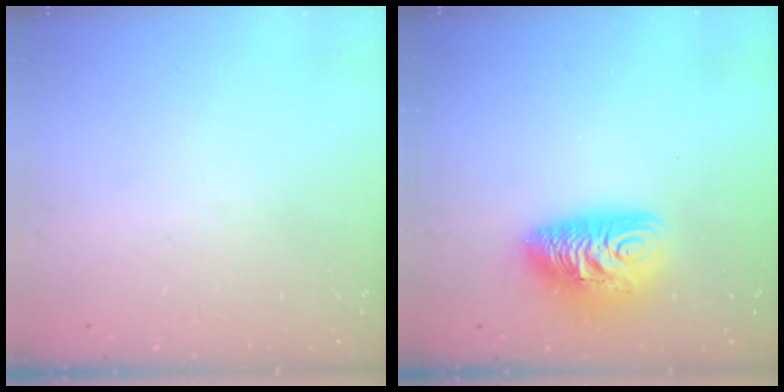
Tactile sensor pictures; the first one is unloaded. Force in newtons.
{"total": 11.5, "press": 11.4, "slide": 1.0}